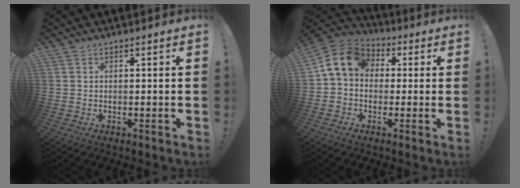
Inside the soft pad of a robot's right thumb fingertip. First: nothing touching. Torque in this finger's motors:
{"motor_torque": [1.29, 1.17, 1.07, -0.13, 0.07]}